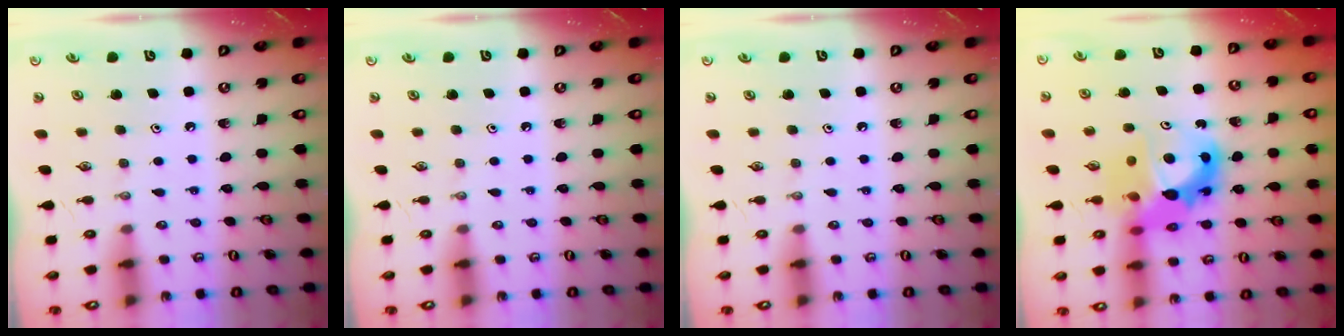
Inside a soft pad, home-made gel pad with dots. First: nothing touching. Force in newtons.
{"total": 0.0}
{"total": 0.0}
{"total": 13.7, "press": 13.6, "slide": 1.3}